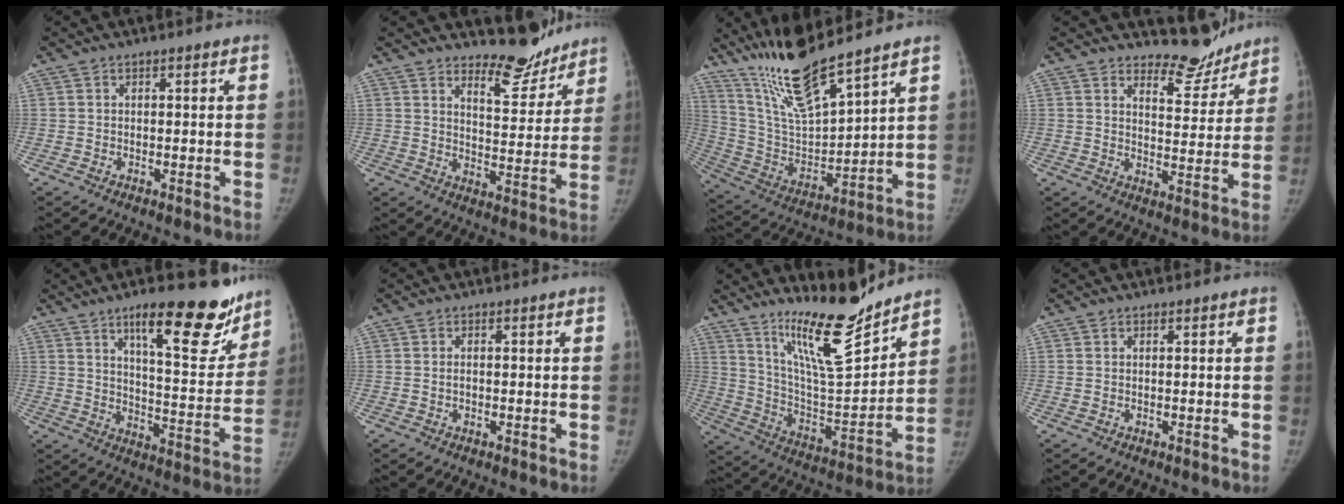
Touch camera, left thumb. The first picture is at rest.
{"total": 9.1, "force": [8.4, 3.0, 2.1], "torque": [0.004, -0.072, 0.125]}
{"total": 16.3, "force": [13.3, 2.0, 9.2], "torque": [-0.155, -0.076, 0.267]}
{"total": 8.0, "force": [7.4, 2.9, 0.8], "torque": [0.022, -0.070, 0.108]}
{"total": 19.3, "force": [12.8, 5.8, 13.3], "torque": [-0.129, -0.079, 0.188]}
{"total": 0.8, "force": [-0.2, 0.5, 0.6], "torque": [-0.009, 0.002, -0.003]}
{"total": 18.1, "force": [14.4, 3.2, 10.6], "torque": [-0.139, -0.106, 0.254]}
{"total": 0.0}